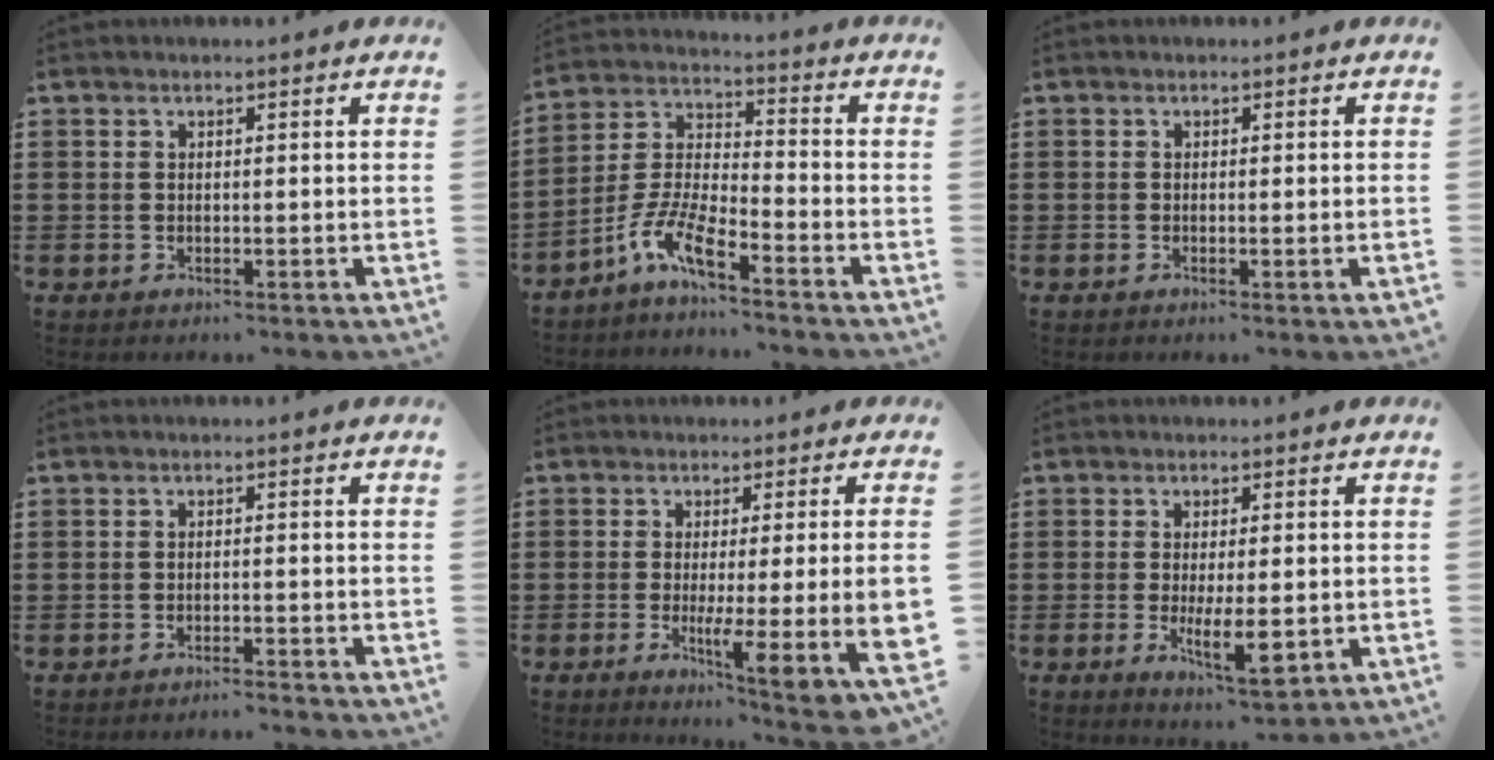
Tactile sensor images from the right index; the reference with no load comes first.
{"total": 7.5, "force": [-5.7, 1.3, 4.7], "torque": [-0.120, -0.010, -0.118]}
{"total": 0.7, "force": [-0.1, -0.1, 0.7], "torque": [-0.012, -0.005, -0.001]}
{"total": 1.5, "force": [-1.5, -0.2, 0.3], "torque": [-0.007, 0.002, -0.031]}
{"total": 8.7, "force": [-0.9, 0.8, 8.6], "torque": [-0.138, -0.027, -0.016]}
{"total": 6.7, "force": [-1.2, 2.1, 6.3], "torque": [-0.125, -0.013, -0.021]}